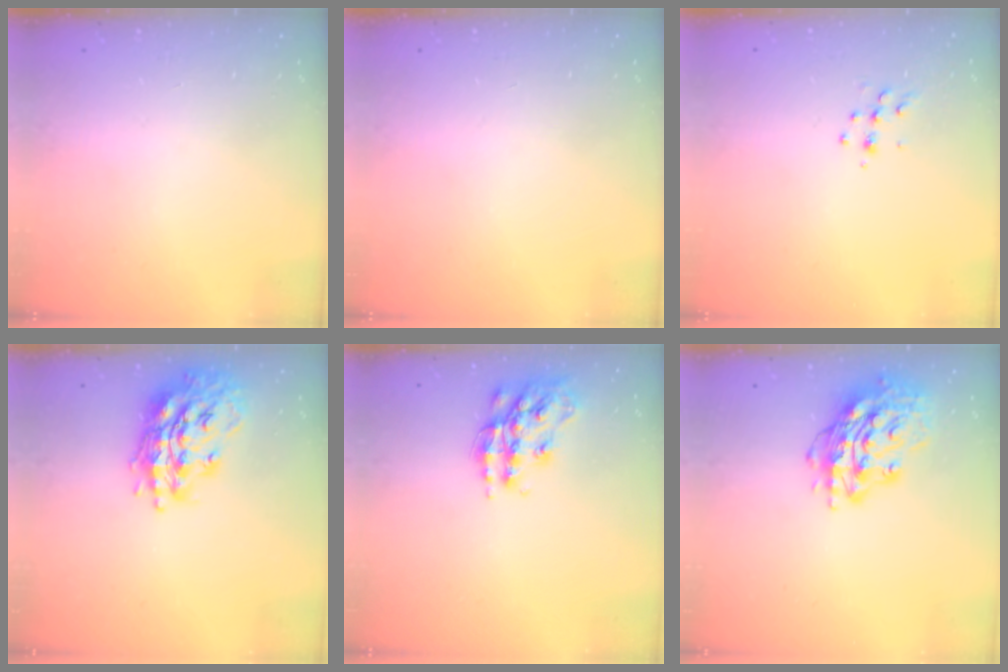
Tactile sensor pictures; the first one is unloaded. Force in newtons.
{"total": 0.0}
{"total": 5.4, "press": 5.4, "slide": 0.6}
{"total": 18.7, "press": 18.7, "slide": 1.8}
{"total": 15.9, "press": 15.9, "slide": 0.9}
{"total": 15.5, "press": 15.5, "slide": 1.5}